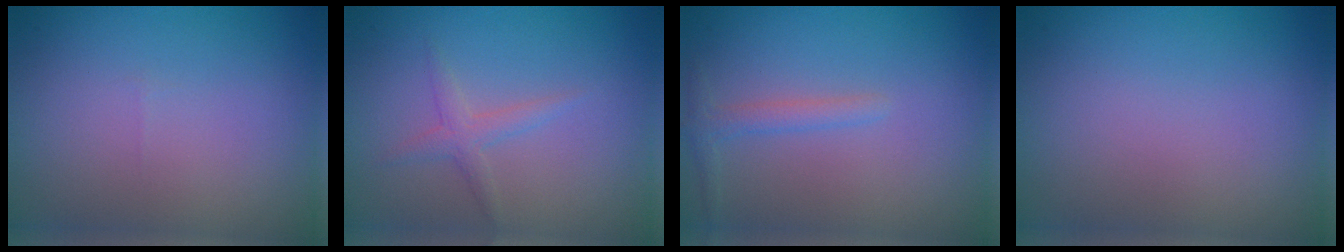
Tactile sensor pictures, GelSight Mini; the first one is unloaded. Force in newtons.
{"total": 1.6, "press": 1.6, "slide": 0.1}
{"total": 1.4, "press": 1.4, "slide": 0.1}
{"total": 0.0}